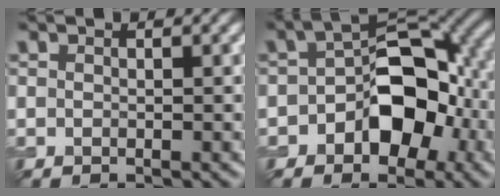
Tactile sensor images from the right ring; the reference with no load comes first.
{"total": 7.3, "force": [-2.0, 4.5, 5.3], "torque": [-0.067, 0.019, -0.041]}